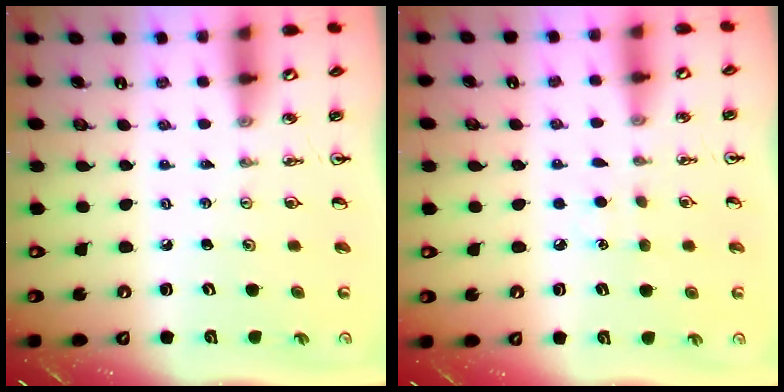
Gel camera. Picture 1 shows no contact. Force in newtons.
{"total": 4.9, "press": 4.9, "slide": 0.6}